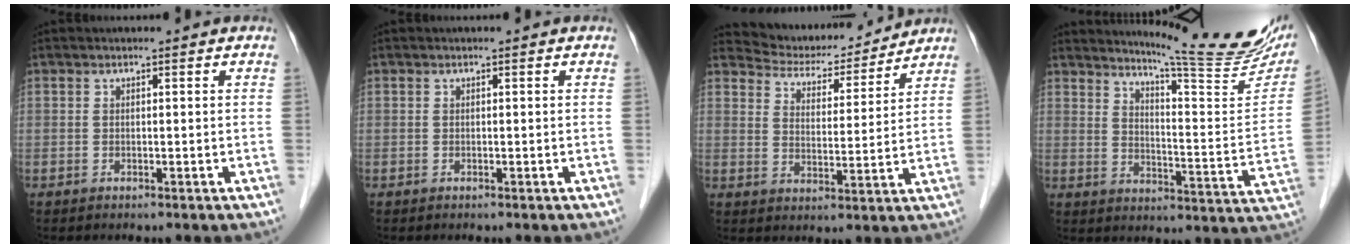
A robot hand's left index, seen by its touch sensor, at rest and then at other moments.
{"total": 0.0}
{"total": 9.4, "force": [9.2, 1.6, 0.9], "torque": [-0.016, -0.003, 0.140]}
{"total": 18.8, "force": [16.4, 0.9, 9.2], "torque": [-0.127, -0.084, 0.202]}